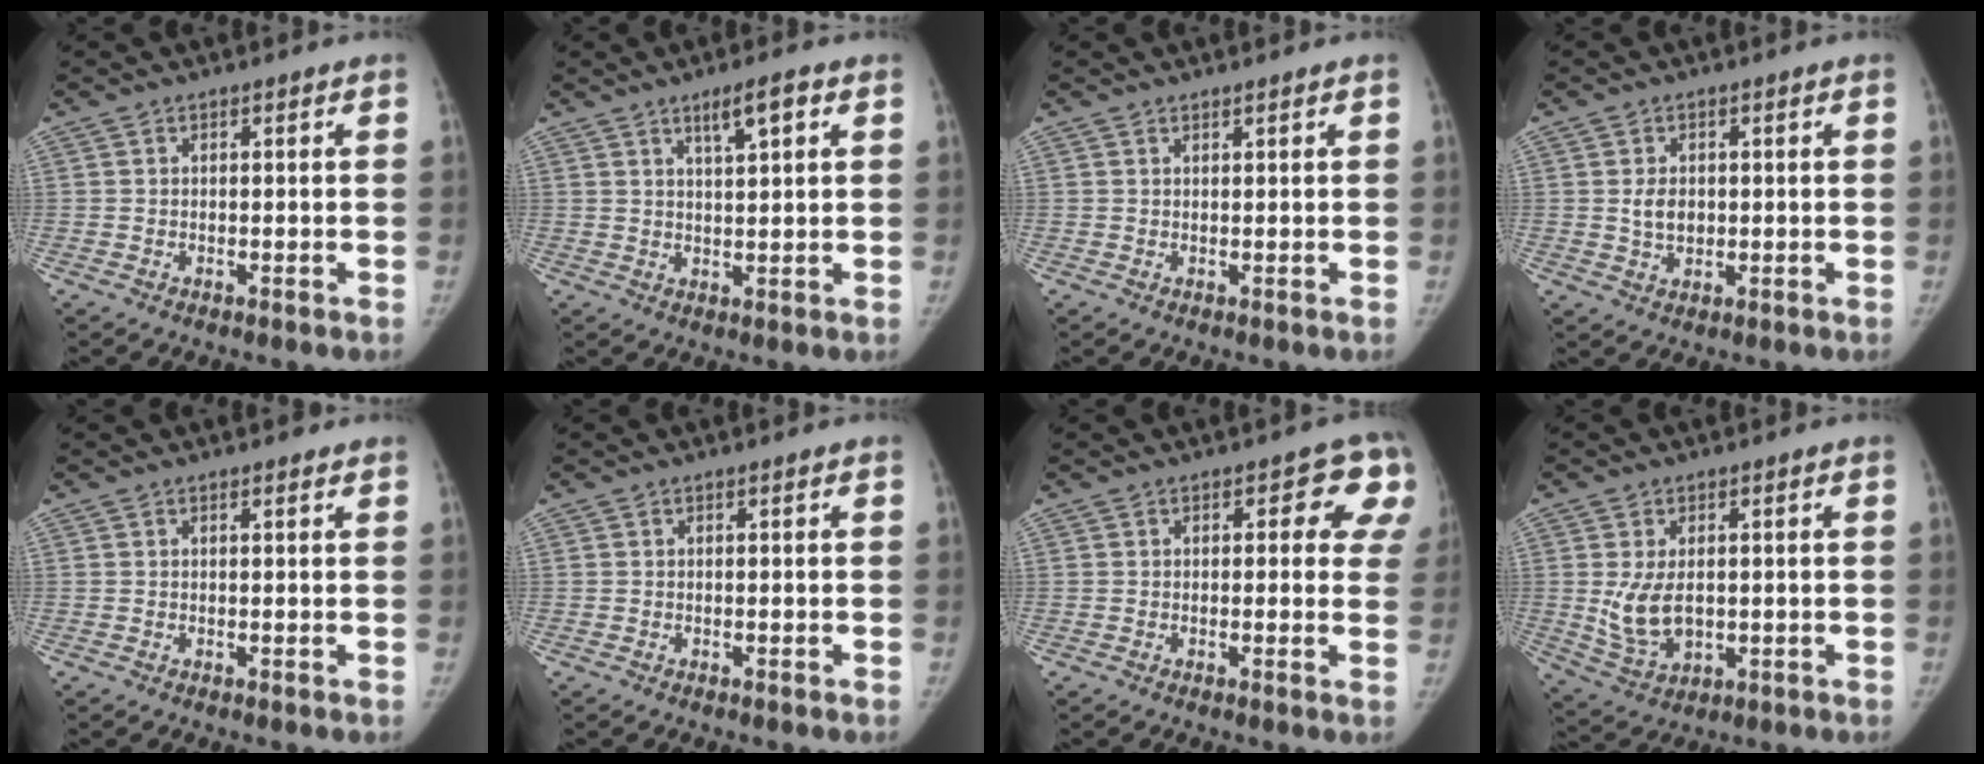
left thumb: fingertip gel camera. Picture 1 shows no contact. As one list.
[{"total": 4.9, "force": [2.7, 0.9, 4.0], "torque": [-0.061, -0.011, 0.046]}, {"total": 0.6, "force": [0.6, 0.0, 0.1], "torque": [-0.004, -0.005, 0.010]}, {"total": 3.9, "force": [0.3, 2.9, 2.6], "torque": [-0.030, -0.002, 0.009]}, {"total": 0.8, "force": [0.6, 0.3, 0.5], "torque": [-0.008, -0.003, 0.008]}, {"total": 0.0}, {"total": 7.2, "force": [2.6, 3.9, 5.4], "torque": [-0.008, -0.002, 0.016]}, {"total": 8.1, "force": [0.2, 5.2, 6.2], "torque": [-0.105, -0.010, 0.018]}]